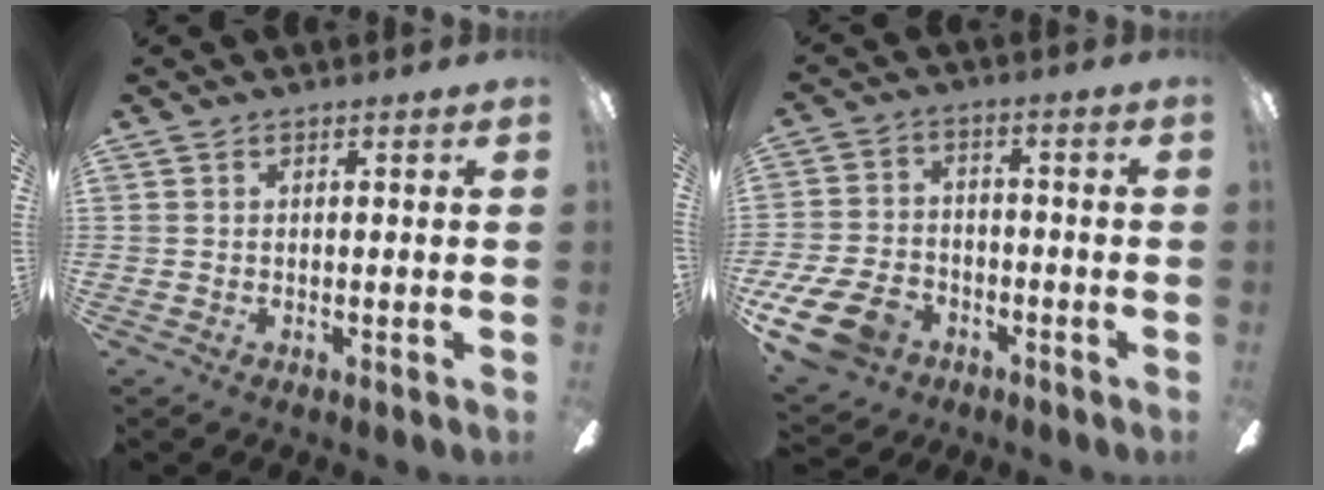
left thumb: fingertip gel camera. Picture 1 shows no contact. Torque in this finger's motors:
{"motor_torque": [-0.78, 1.49, 0.77, 1.03, 0.19]}